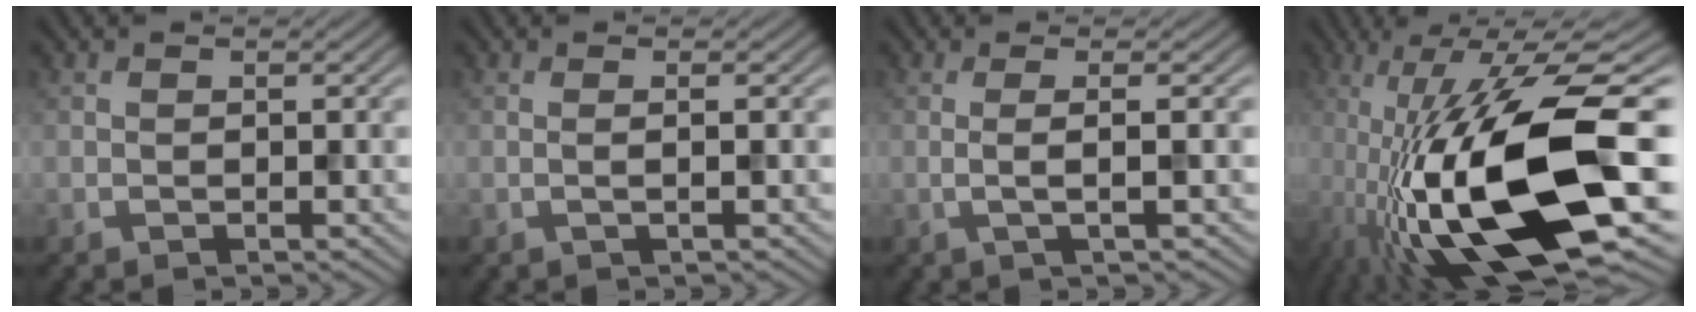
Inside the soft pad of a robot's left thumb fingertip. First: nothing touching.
{"total": 1.3, "force": [0.1, 0.3, 1.2], "torque": [-0.018, 0.004, -0.006]}
{"total": 2.6, "force": [0.1, 0.5, 2.6], "torque": [-0.040, 0.005, -0.008]}
{"total": 17.9, "force": [-6.2, 5.7, 15.8], "torque": [-0.293, -0.002, -0.104]}